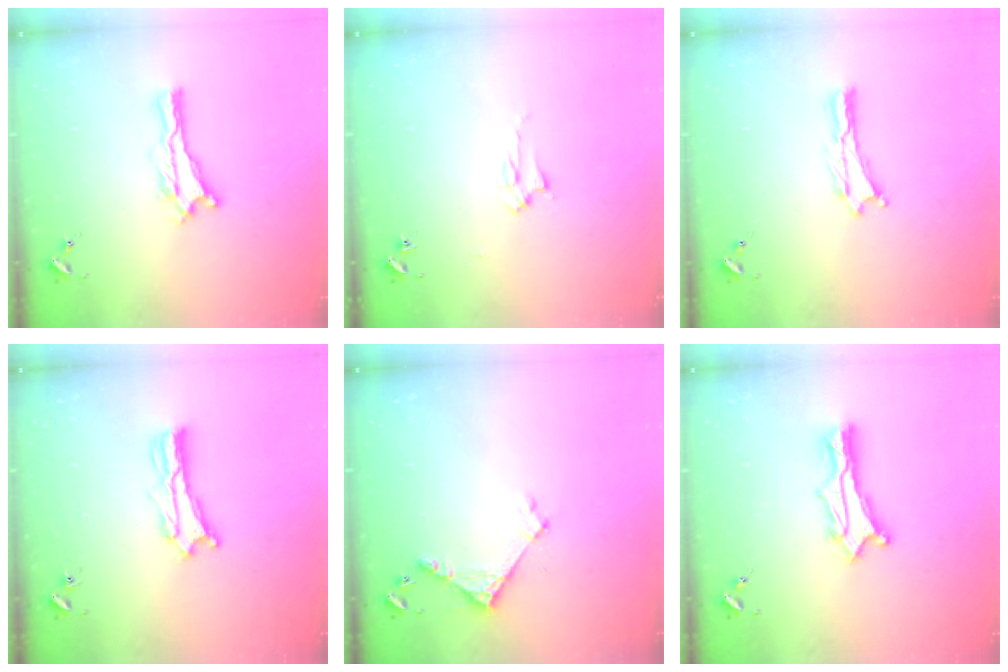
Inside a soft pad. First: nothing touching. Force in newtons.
{"total": 2.8, "press": 2.8, "slide": 0.4}
{"total": 0.0}
{"total": 2.5, "press": 2.5, "slide": 0.1}
{"total": 3.8, "press": 3.8, "slide": 0.3}
{"total": 3.0, "press": 3.0, "slide": 0.2}